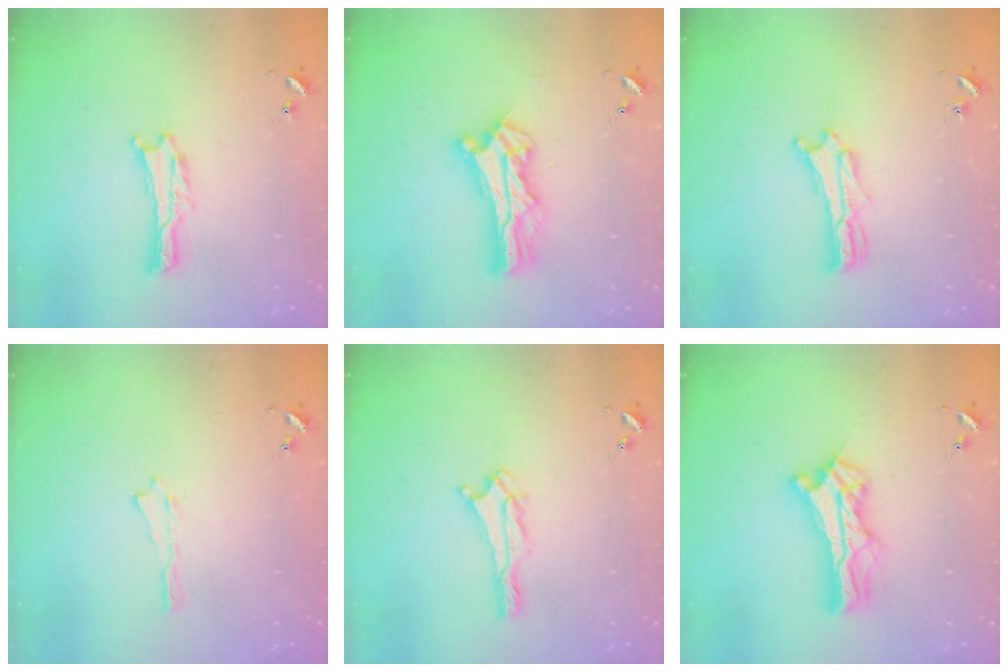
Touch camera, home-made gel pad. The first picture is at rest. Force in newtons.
{"total": 10.1, "press": 10.0, "slide": 0.9}
{"total": 2.5, "press": 2.5, "slide": 0.1}
{"total": 0.0}
{"total": 0.6, "press": 0.6, "slide": 0.1}
{"total": 9.3, "press": 9.3, "slide": 0.7}